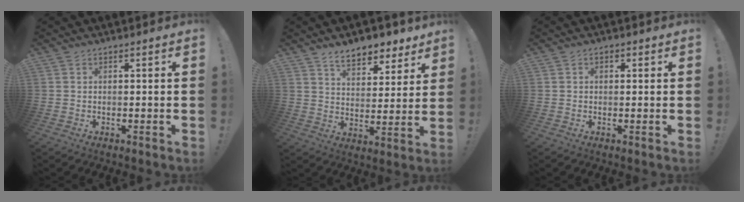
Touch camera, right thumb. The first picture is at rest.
{"total": 9.5, "force": [7.3, 4.6, 4.0], "torque": [-0.051, -0.051, 0.132]}
{"total": 1.2, "force": [0.0, 1.0, 0.6], "torque": [-0.003, 0.002, -0.003]}